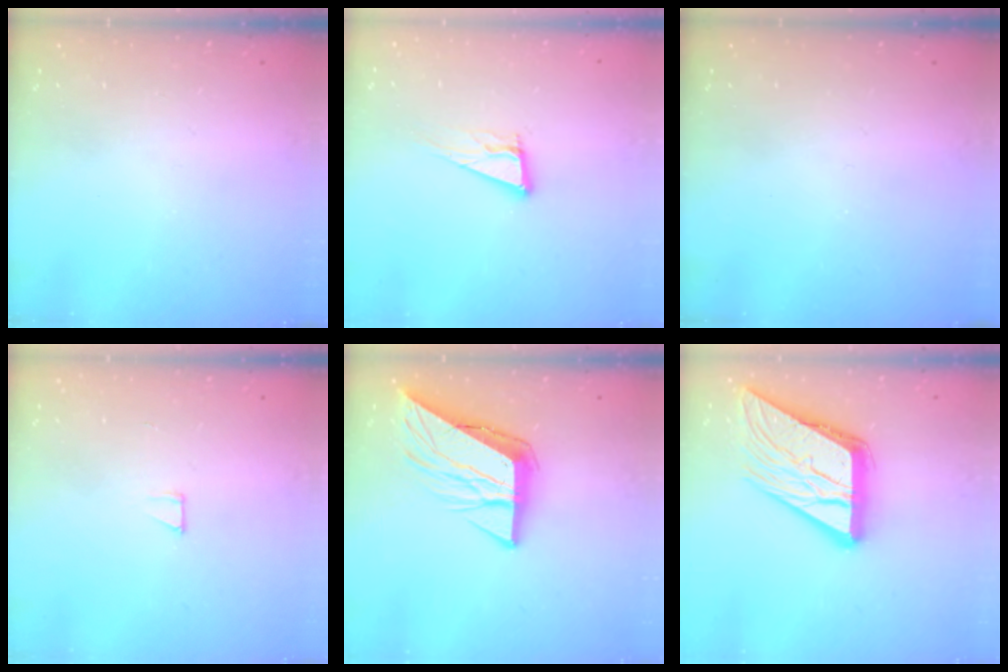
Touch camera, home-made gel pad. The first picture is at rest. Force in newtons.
{"total": 8.6, "press": 8.3, "slide": 2.4}
{"total": 0.0}
{"total": 2.1, "press": 2.1, "slide": 0.1}
{"total": 11.7, "press": 11.6, "slide": 1.4}
{"total": 17.1, "press": 17.1, "slide": 1.8}